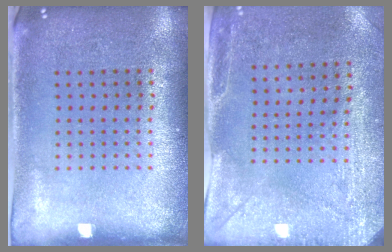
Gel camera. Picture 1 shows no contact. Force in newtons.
{"total": 2.9, "press": 2.3, "slide": 1.8}